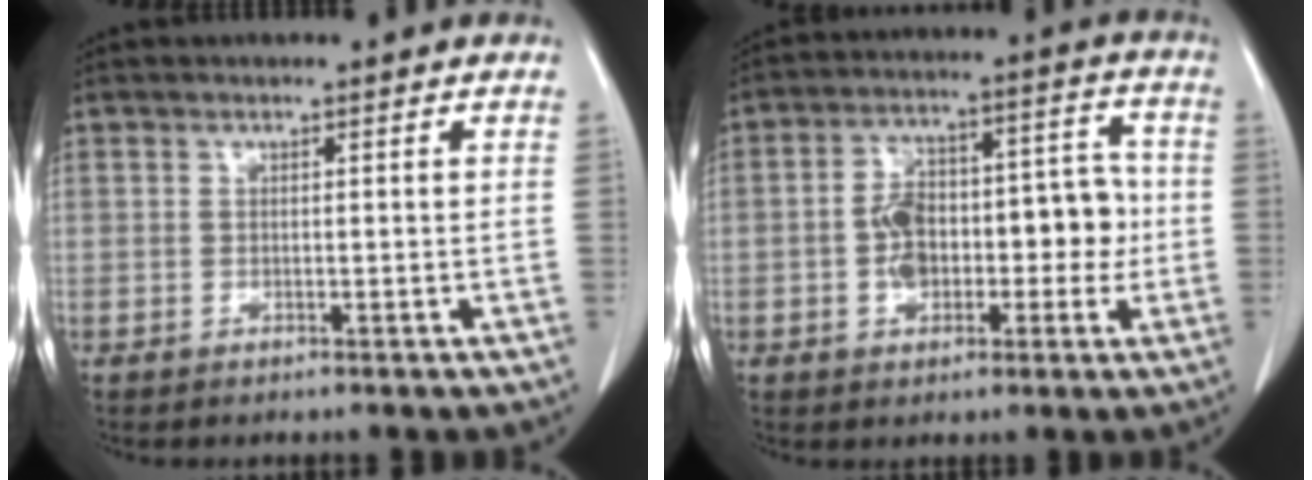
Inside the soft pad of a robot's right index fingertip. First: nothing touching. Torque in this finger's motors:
{"motor_torque": [0.42, -0.05, 0.25, 0.11]}